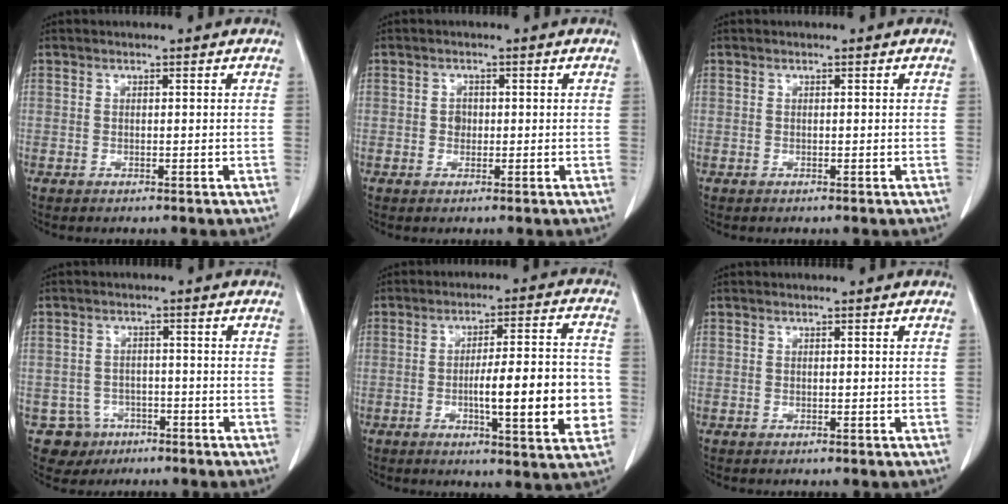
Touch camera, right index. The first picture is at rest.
{"total": 1.4, "force": [-0.1, 1.2, 0.7], "torque": [-0.010, 0.003, -0.001]}
{"total": 0.0}
{"total": 5.0, "force": [-2.4, 4.4, -0.1], "torque": [0.005, 0.013, -0.032]}
{"total": 13.9, "force": [-2.6, 1.9, 13.5], "torque": [-0.195, 0.007, -0.037]}
{"total": 0.0}